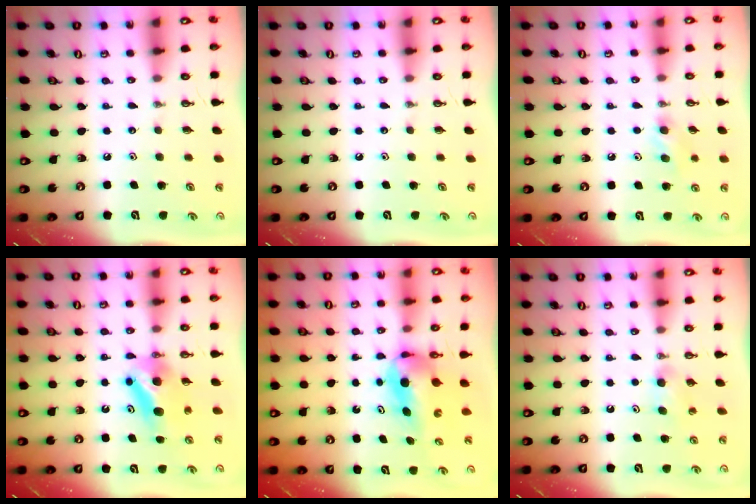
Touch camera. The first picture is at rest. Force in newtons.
{"total": 0.0}
{"total": 8.6, "press": 5.2, "slide": 6.9}
{"total": 7.9, "press": 6.6, "slide": 4.3}
{"total": 5.6, "press": 5.3, "slide": 1.8}
{"total": 7.9, "press": 2.0, "slide": 7.7}